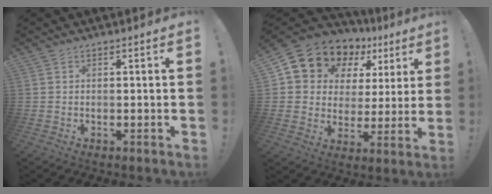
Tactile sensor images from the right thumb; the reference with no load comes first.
{"total": 10.0, "force": [7.1, 6.6, 2.1], "torque": [-0.045, -0.063, 0.137]}